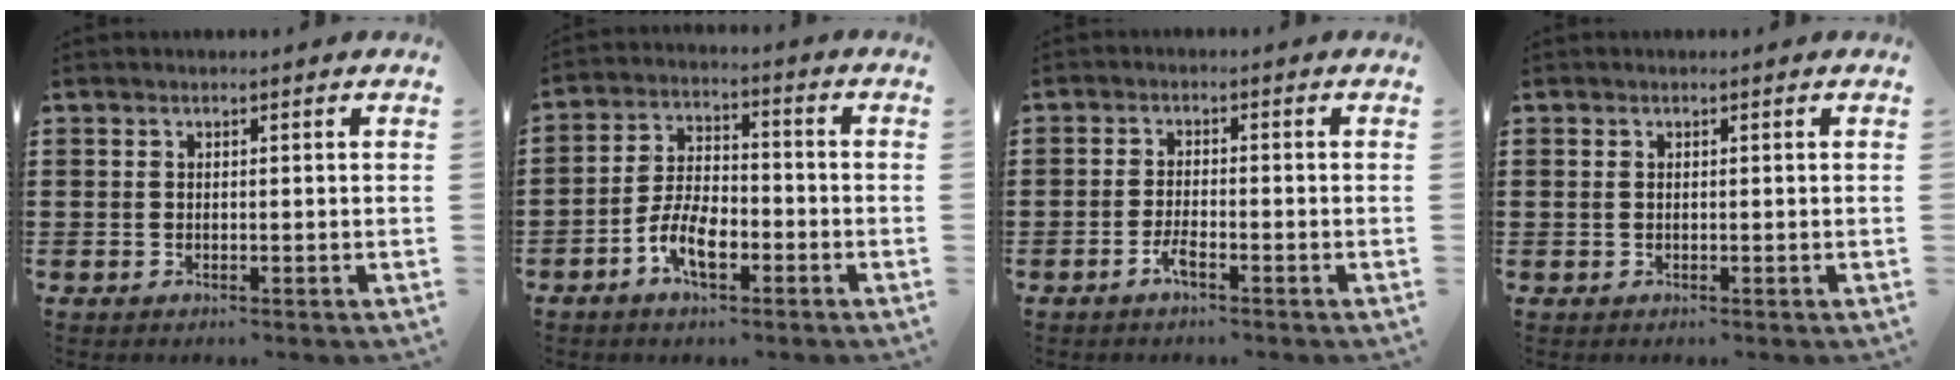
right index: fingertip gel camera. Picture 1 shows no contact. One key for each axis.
{"total": 7.0, "fx": -3.4, "fy": 3.3, "fz": 5.2, "tx": -0.114, "ty": 0.004, "tz": -0.068}
{"total": 2.5, "fx": -1.6, "fy": 0.5, "fz": 1.9, "tx": -0.041, "ty": -0.002, "tz": -0.032}
{"total": 0.5, "fx": 0.1, "fy": 0.4, "fz": 0.4, "tx": -0.009, "ty": 0.003, "tz": 0.002}